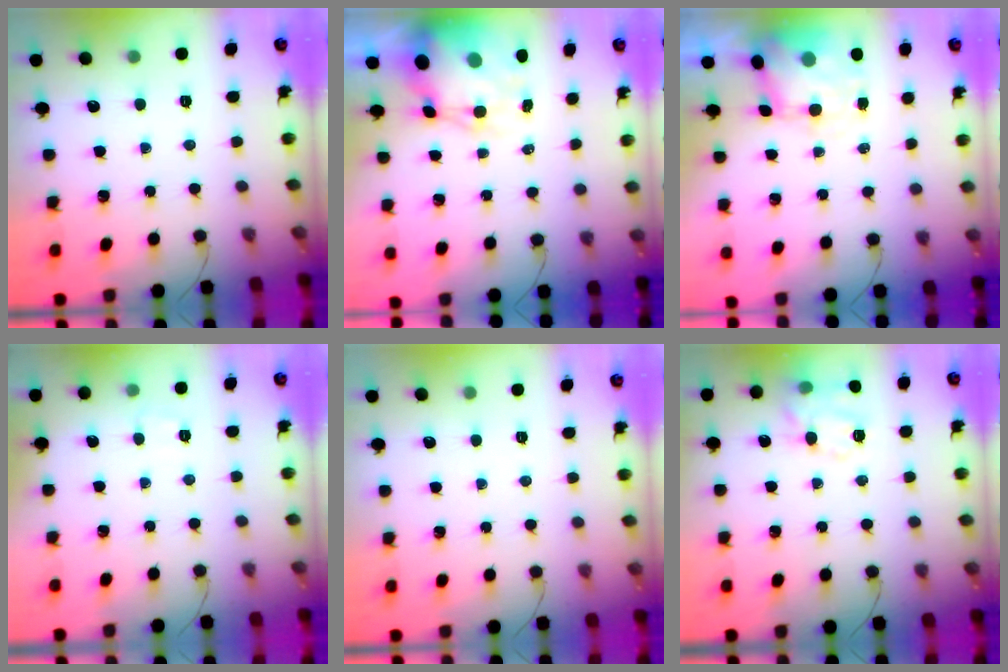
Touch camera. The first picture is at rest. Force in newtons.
{"total": 10.4, "press": 9.9, "slide": 2.9}
{"total": 6.6, "press": 6.4, "slide": 1.8}
{"total": 2.0, "press": 1.7, "slide": 1.1}
{"total": 0.0}
{"total": 14.7, "press": 14.5, "slide": 1.8}